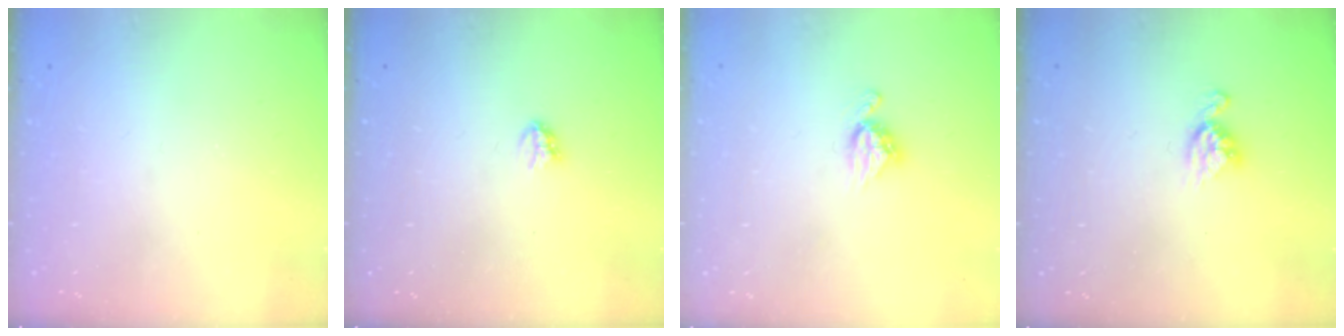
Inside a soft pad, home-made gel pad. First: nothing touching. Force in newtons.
{"total": 2.9, "press": 2.9, "slide": 0.3}
{"total": 6.8, "press": 6.8, "slide": 0.5}
{"total": 7.2, "press": 7.2, "slide": 0.4}